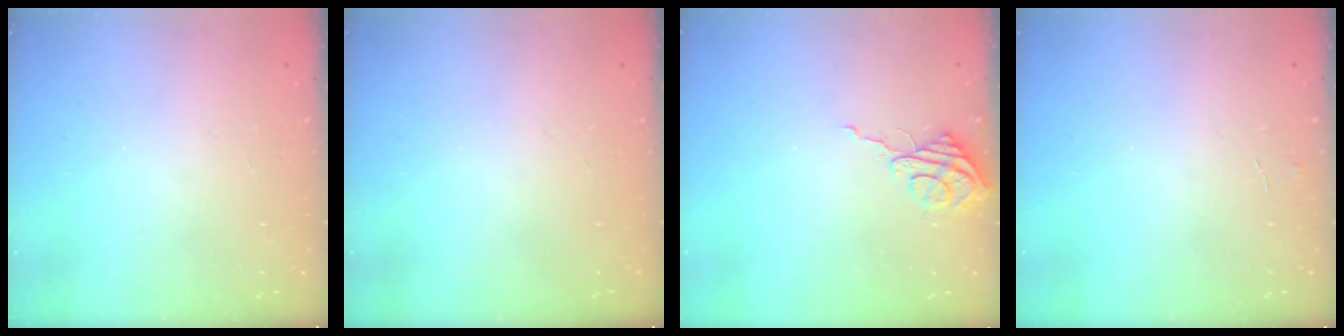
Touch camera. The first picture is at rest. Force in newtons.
{"total": 0.0}
{"total": 5.5, "press": 5.5, "slide": 0.3}
{"total": 3.6, "press": 3.6, "slide": 0.3}